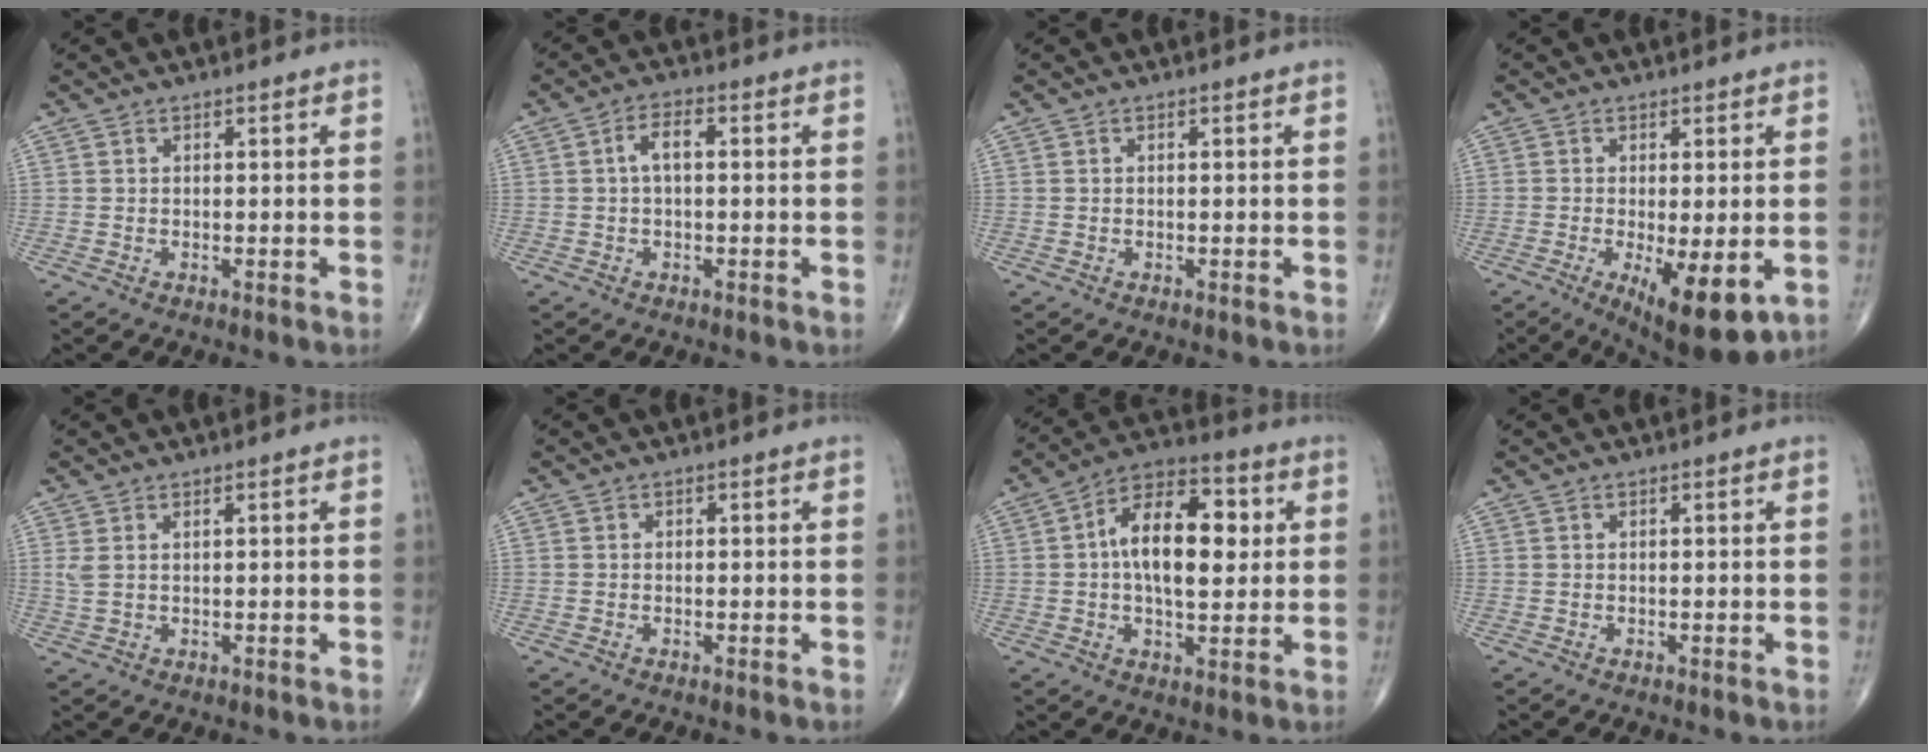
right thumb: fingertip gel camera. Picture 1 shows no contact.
{"total": 3.9, "force": [0.3, 1.8, 3.5], "torque": [-0.064, 0.016, 0.003]}
{"total": 0.0}
{"total": 11.1, "force": [-3.4, 3.6, 10.0], "torque": [-0.149, -0.023, -0.041]}
{"total": 2.2, "force": [0.8, 0.8, 1.8], "torque": [-0.049, 0.007, 0.026]}
{"total": 0.0}
{"total": 15.3, "force": [1.9, 8.0, 12.9], "torque": [-0.191, 0.019, 0.023]}
{"total": 0.0}